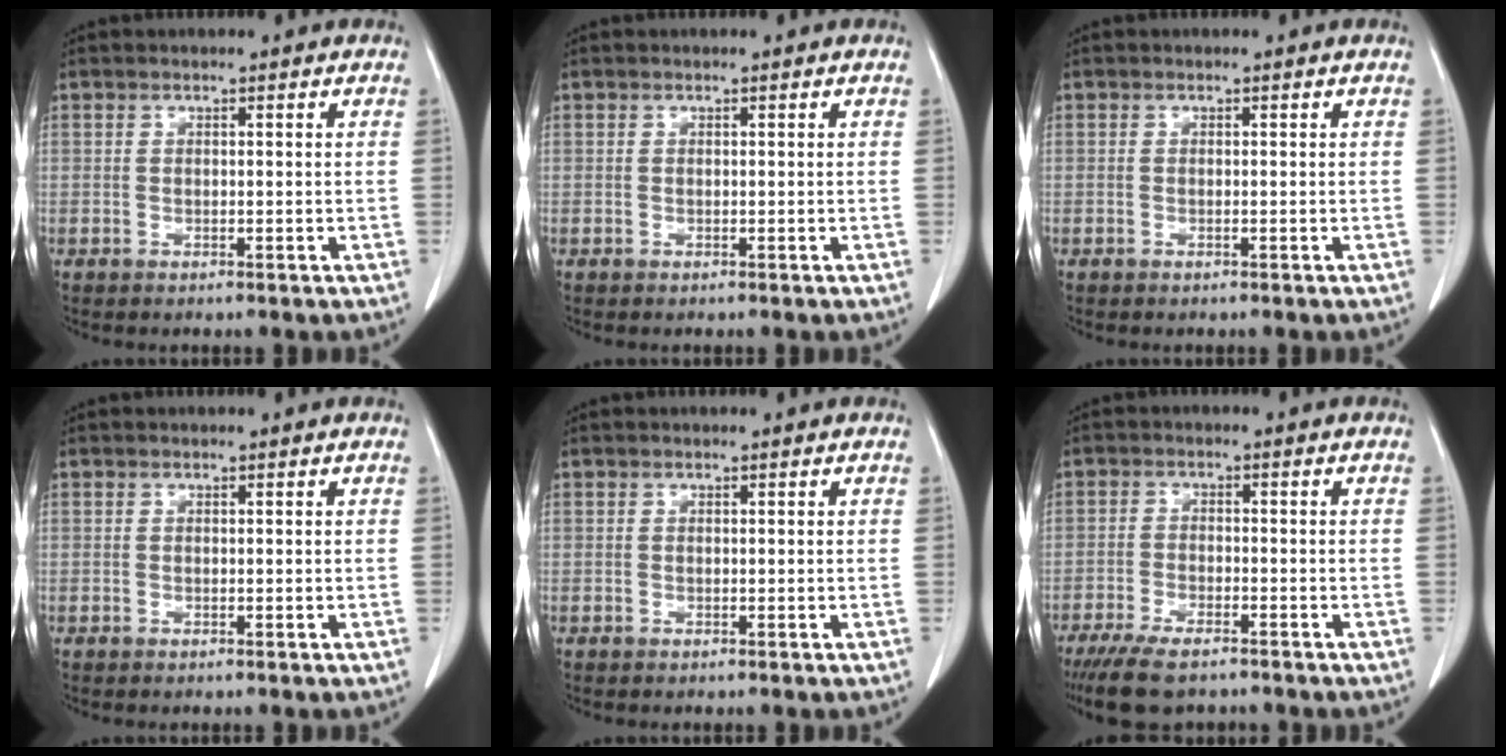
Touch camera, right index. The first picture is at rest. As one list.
[{"total": 0.0}, {"total": 0.0}, {"total": 0.0}, {"total": 0.0}, {"total": 7.6, "force": [-6.0, 2.1, 4.2], "torque": [-0.072, -0.015, -0.100]}]